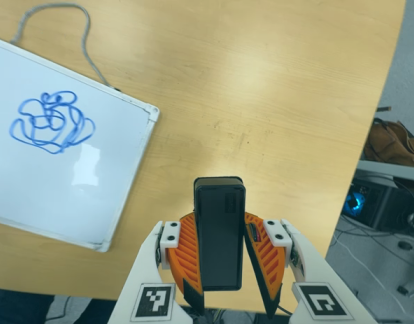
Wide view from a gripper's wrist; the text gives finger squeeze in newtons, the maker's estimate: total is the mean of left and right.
{"total": 5.6, "left": 5.6, "right": 5.7}